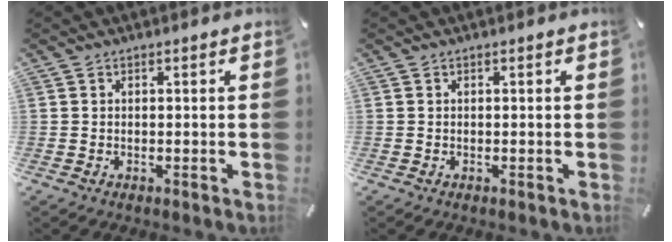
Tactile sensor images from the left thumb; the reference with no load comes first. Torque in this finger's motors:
{"motor_torque": [-0.25, -0.24, 0.00, 0.00, 0.00]}